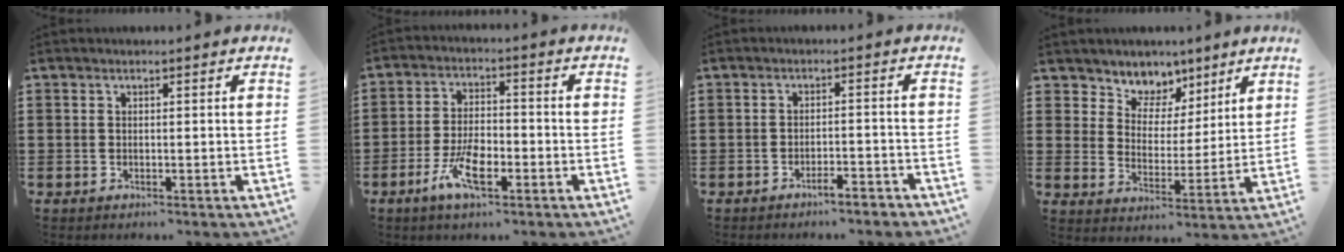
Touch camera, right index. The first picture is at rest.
{"total": 7.0, "force": [-3.4, 2.8, 5.5], "torque": [-0.120, -0.002, -0.066]}
{"total": 3.1, "force": [-2.8, 0.2, 1.3], "torque": [-0.024, -0.002, -0.056]}
{"total": 5.8, "force": [4.3, 3.9, -0.4], "torque": [-0.032, -0.026, 0.078]}